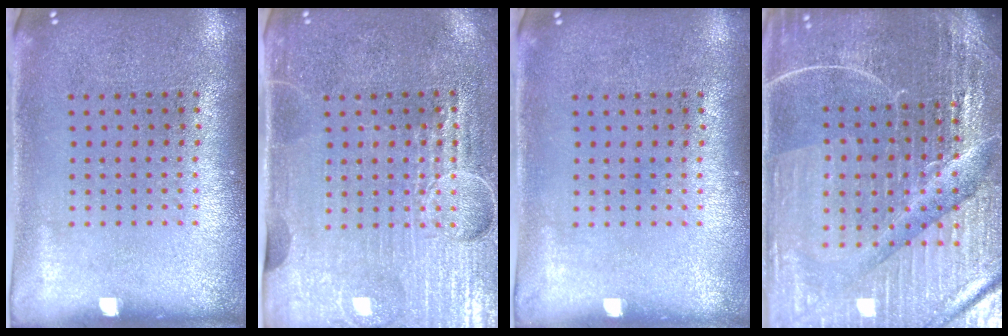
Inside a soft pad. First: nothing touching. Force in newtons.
{"total": 4.4, "press": 4.0, "slide": 1.8}
{"total": 0.0}
{"total": 5.5, "press": 5.1, "slide": 2.1}